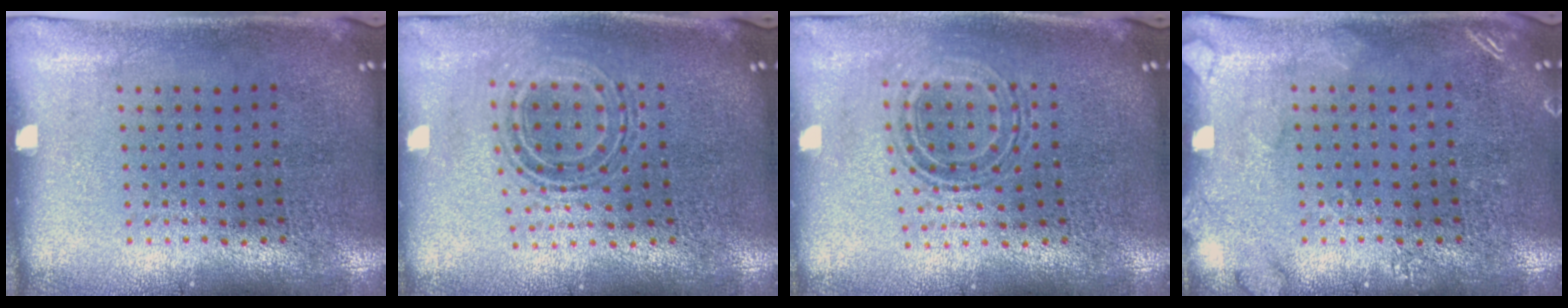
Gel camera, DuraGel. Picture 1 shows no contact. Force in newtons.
{"total": 0.7, "press": 0.7, "slide": 0.2}
{"total": 0.6, "press": 0.5, "slide": 0.3}
{"total": 1.8, "press": 1.8, "slide": 0.3}